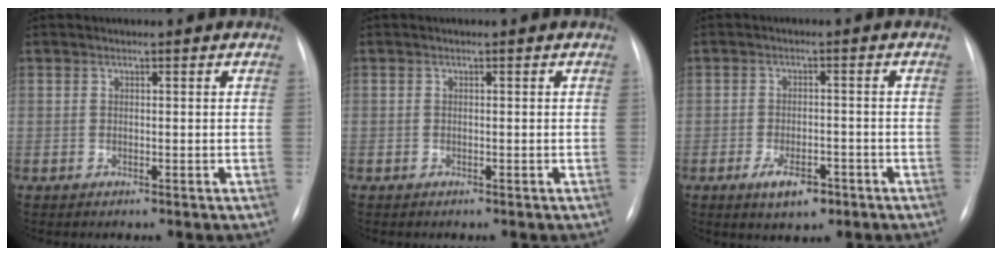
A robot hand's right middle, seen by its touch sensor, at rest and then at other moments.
{"total": 0.0}
{"total": 4.9, "force": [-2.7, 2.1, 3.4], "torque": [-0.061, -0.001, -0.039]}